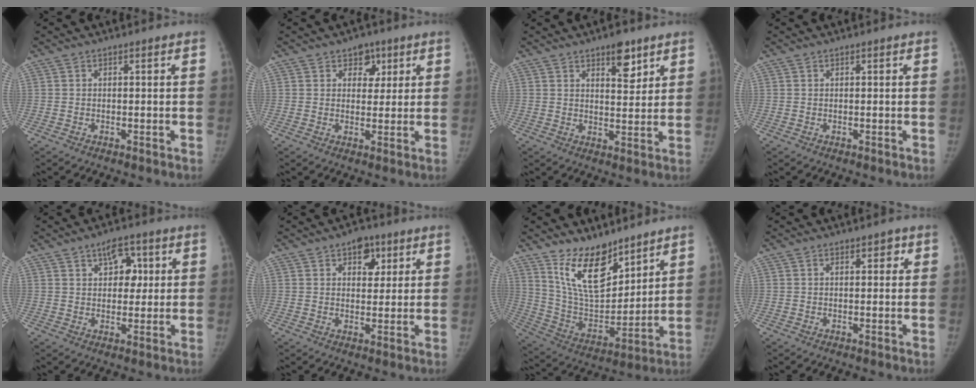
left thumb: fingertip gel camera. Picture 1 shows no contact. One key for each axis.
{"total": 4.7, "fx": 2.4, "fy": 3.5, "fz": 2.0, "tx": 0.004, "ty": -0.009, "tz": 0.033}
{"total": 6.4, "fx": 4.1, "fy": 2.7, "fz": 4.1, "tx": -0.037, "ty": -0.026, "tz": 0.059}
{"total": 0.0}
{"total": 6.3, "fx": 2.3, "fy": 4.0, "fz": 4.2, "tx": -0.032, "ty": -0.005, "tz": 0.030}
{"total": 6.0, "fx": 3.0, "fy": 3.9, "fz": 3.5, "tx": -0.017, "ty": -0.010, "tz": 0.039}
{"total": 15.7, "fx": 10.9, "fy": 7.2, "fz": 8.8, "tx": -0.108, "ty": -0.079, "tz": 0.217}
{"total": 2.2, "fx": 0.9, "fy": 1.2, "fz": 1.6, "tx": -0.006, "ty": 0.000, "tz": 0.009}